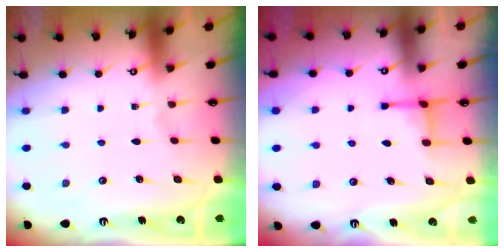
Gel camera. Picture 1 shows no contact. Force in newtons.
{"total": 2.5, "press": 2.3, "slide": 0.8}